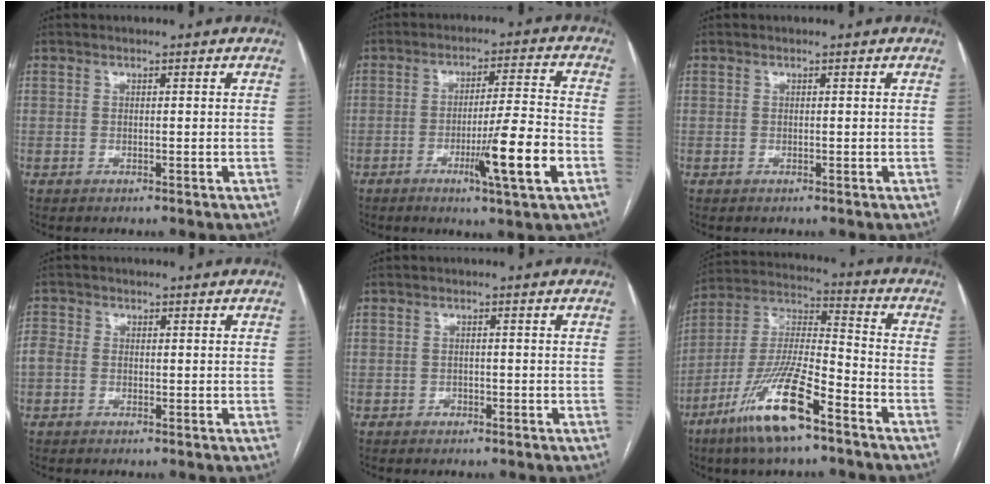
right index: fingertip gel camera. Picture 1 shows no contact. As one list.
[{"total": 10.7, "force": [-3.9, -0.6, 9.9], "torque": [-0.157, -0.011, -0.063]}, {"total": 0.0}, {"total": 2.6, "force": [-0.6, 2.1, 1.4], "torque": [-0.041, 0.010, -0.015]}, {"total": 0.8, "force": [-0.6, 0.5, 0.1], "torque": [-0.003, 0.003, -0.009]}, {"total": 15.5, "force": [-9.2, 2.6, 12.2], "torque": [-0.250, -0.017, -0.169]}]